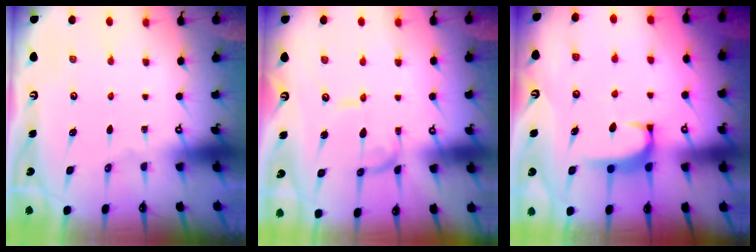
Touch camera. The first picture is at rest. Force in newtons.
{"total": 0.9, "press": 0.9, "slide": 0.1}
{"total": 1.7, "press": 1.6, "slide": 0.5}